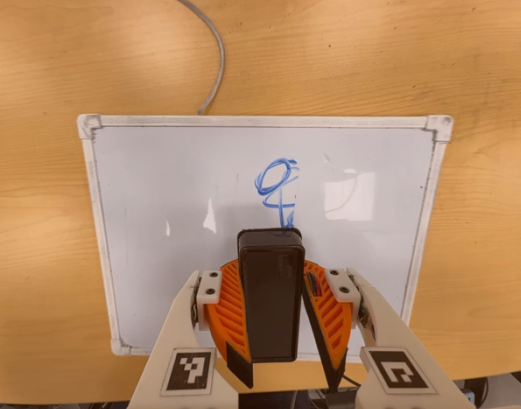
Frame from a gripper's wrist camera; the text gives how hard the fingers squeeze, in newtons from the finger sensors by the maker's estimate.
{"total": 10.2, "left": 9.8, "right": 10.6}